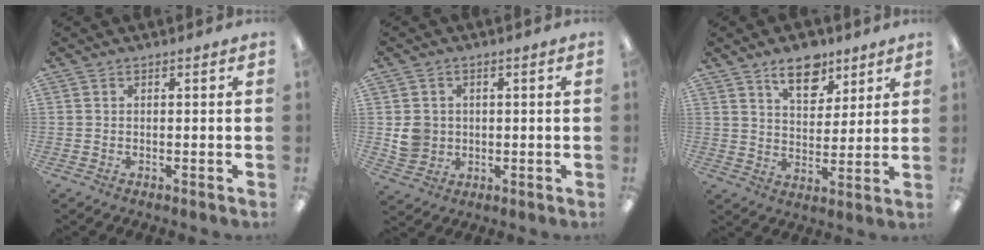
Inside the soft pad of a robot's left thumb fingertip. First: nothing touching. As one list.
[{"total": 5.5, "force": [0.4, 5.3, 1.6], "torque": [-0.021, 0.008, 0.010]}, {"total": 10.9, "force": [7.6, 5.8, 5.3], "torque": [-0.061, -0.040, 0.133]}]